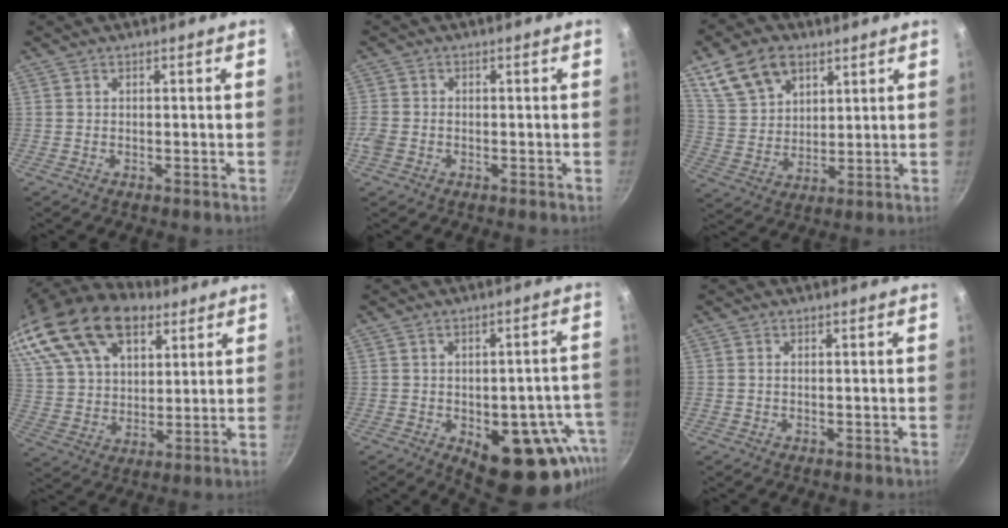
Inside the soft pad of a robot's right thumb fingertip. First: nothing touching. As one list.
[{"total": 3.4, "force": [-1.3, 2.5, 1.9], "torque": [-0.048, 0.004, -0.032]}, {"total": 12.6, "force": [6.9, 8.1, 6.8], "torque": [-0.109, -0.015, 0.138]}, {"total": 26.0, "force": [15.6, 14.5, 14.9], "torque": [-0.287, -0.013, 0.284]}, {"total": 18.0, "force": [-6.9, 9.3, 13.8], "torque": [-0.100, 0.013, -0.079]}, {"total": 0.6, "force": [0.0, 0.4, 0.5], "torque": [-0.009, 0.003, -0.002]}]